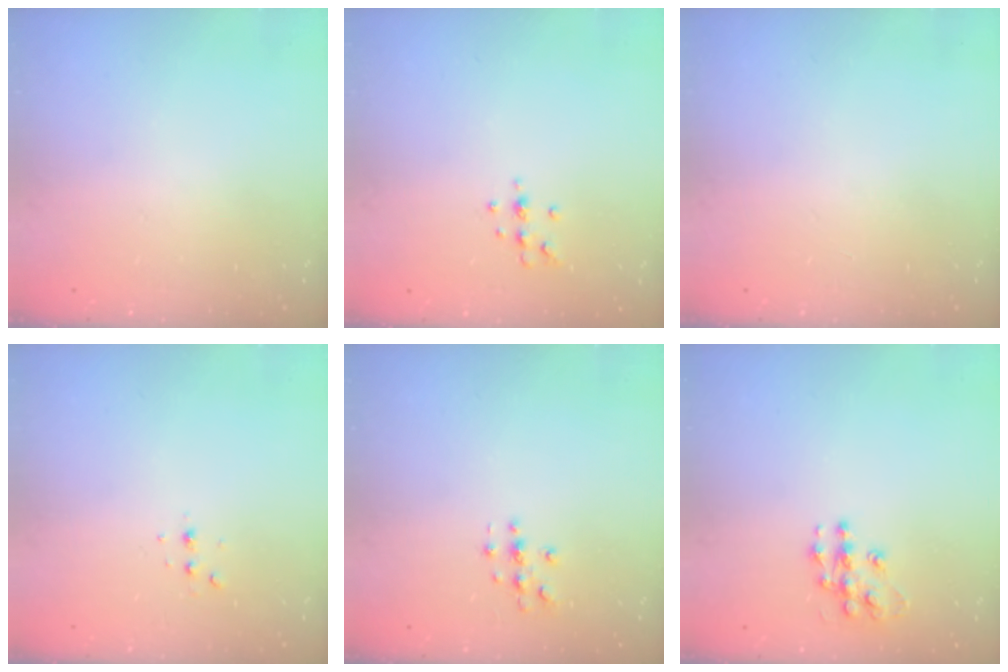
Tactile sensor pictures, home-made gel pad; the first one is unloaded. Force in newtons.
{"total": 5.4, "press": 5.2, "slide": 1.4}
{"total": 0.0}
{"total": 2.8, "press": 2.8, "slide": 0.7}
{"total": 2.7, "press": 2.7, "slide": 0.3}
{"total": 10.2, "press": 10.2, "slide": 0.5}